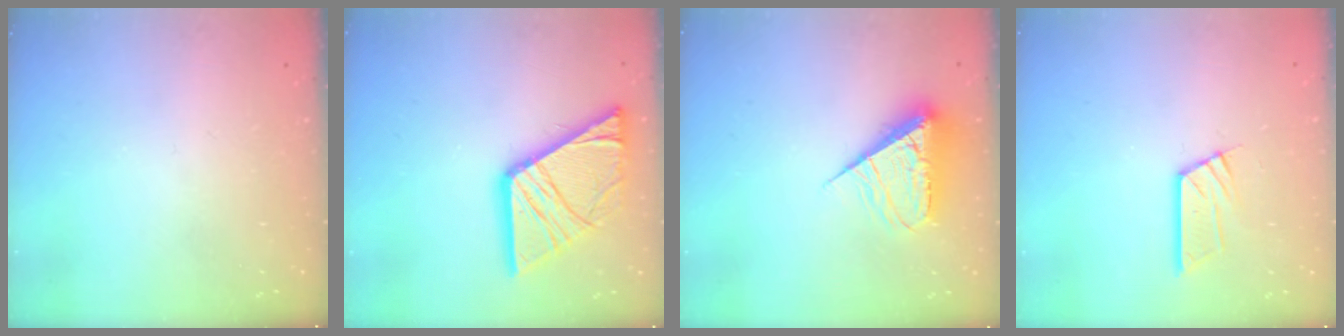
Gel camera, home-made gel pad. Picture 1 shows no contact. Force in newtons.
{"total": 19.0, "press": 18.9, "slide": 2.4}
{"total": 8.8, "press": 8.8, "slide": 0.9}
{"total": 7.4, "press": 7.4, "slide": 0.6}